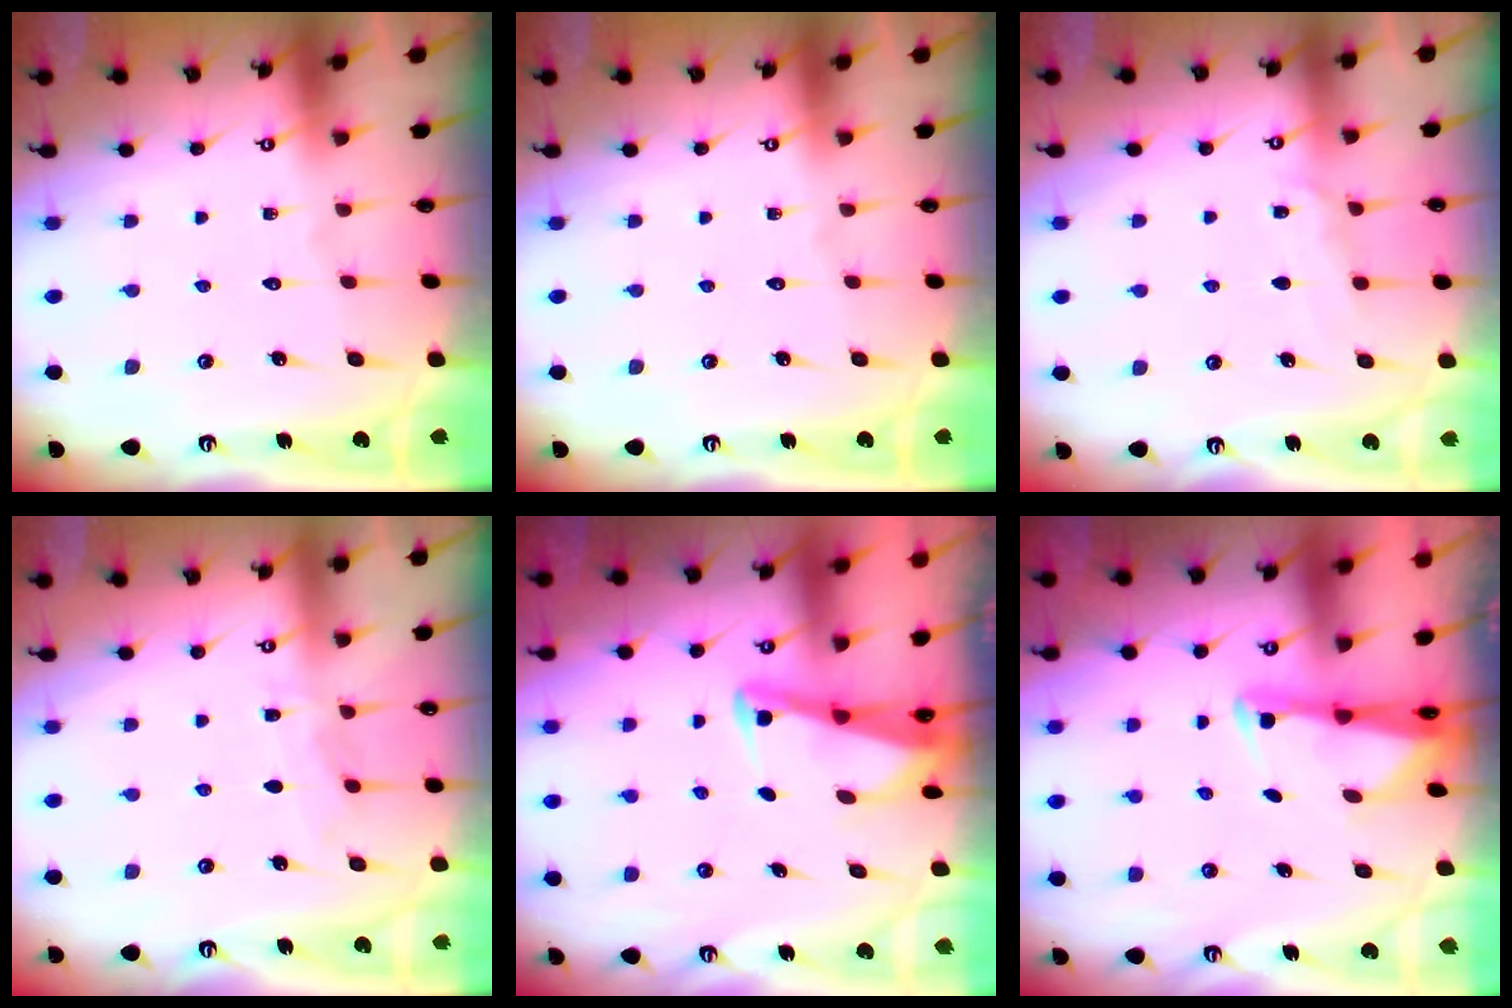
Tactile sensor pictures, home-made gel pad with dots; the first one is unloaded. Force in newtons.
{"total": 0.0}
{"total": 5.7, "press": 5.7, "slide": 0.6}
{"total": 5.3, "press": 5.2, "slide": 0.4}
{"total": 3.0, "press": 3.0, "slide": 0.3}
{"total": 2.7, "press": 2.7, "slide": 0.5}